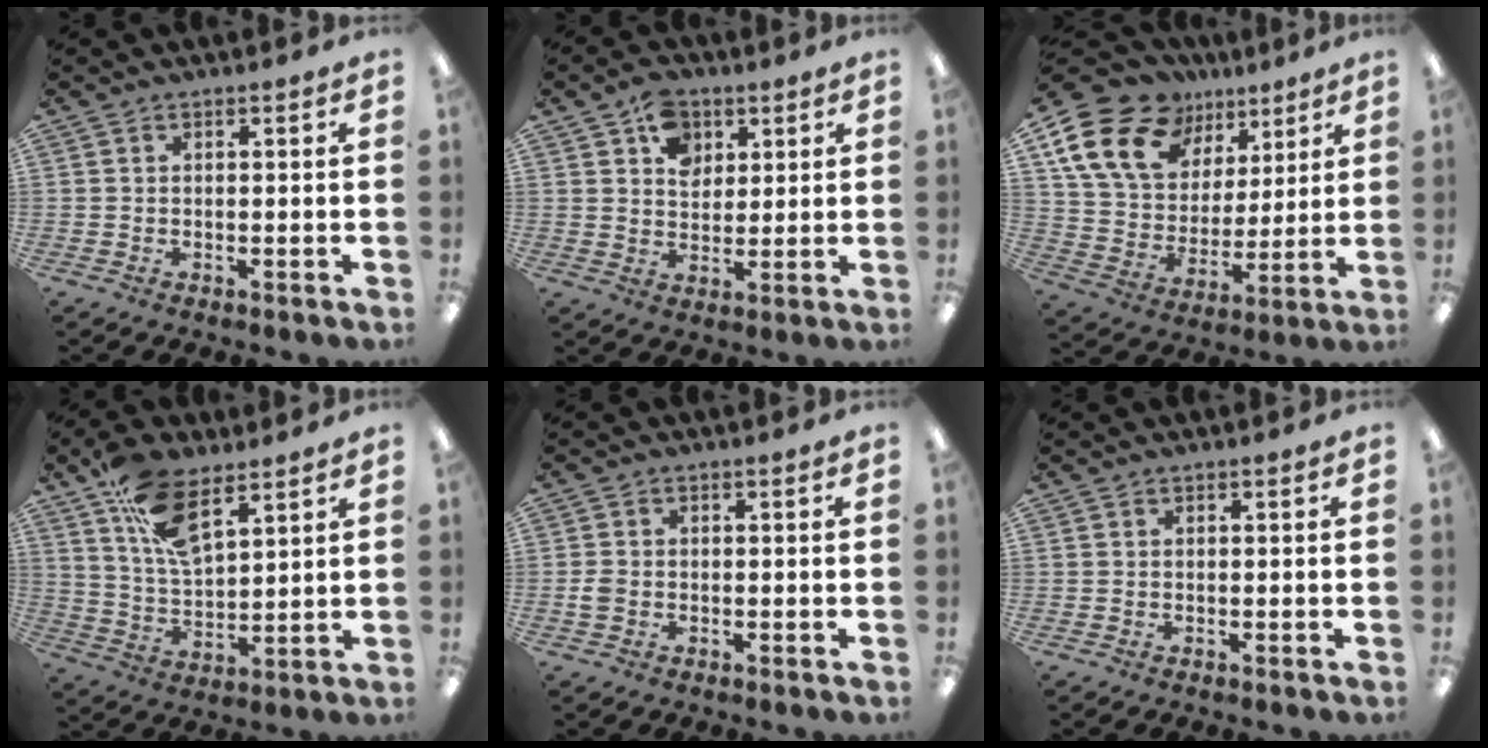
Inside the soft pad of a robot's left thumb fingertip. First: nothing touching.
{"total": 8.2, "force": [4.5, 6.1, 3.2], "torque": [-0.043, -0.008, 0.079]}
{"total": 19.5, "force": [11.4, 13.0, 9.1], "torque": [-0.187, -0.050, 0.216]}
{"total": 13.8, "force": [8.4, 6.6, 8.9], "torque": [-0.162, -0.028, 0.155]}
{"total": 2.4, "force": [-0.6, 1.9, 1.3], "torque": [-0.021, 0.004, -0.012]}
{"total": 0.0}